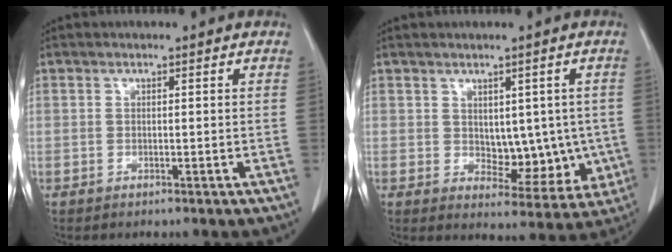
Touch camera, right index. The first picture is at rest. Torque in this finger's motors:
{"motor_torque": [0.04, 0.00, 0.00, 0.00]}